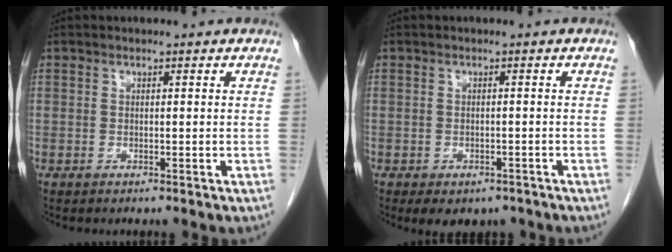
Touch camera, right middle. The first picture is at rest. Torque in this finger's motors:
{"motor_torque": [0.58, -0.37, 0.07, 0.02]}